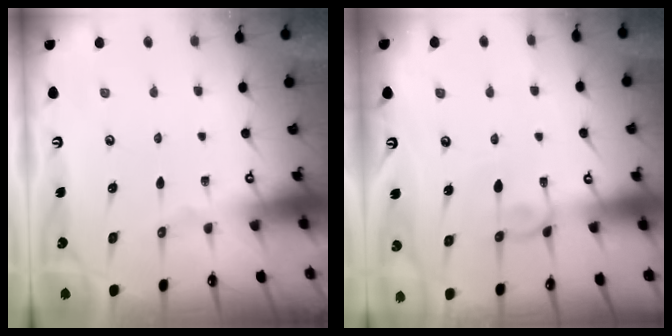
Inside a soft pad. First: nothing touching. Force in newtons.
{"total": 2.6, "press": 2.6, "slide": 0.2}